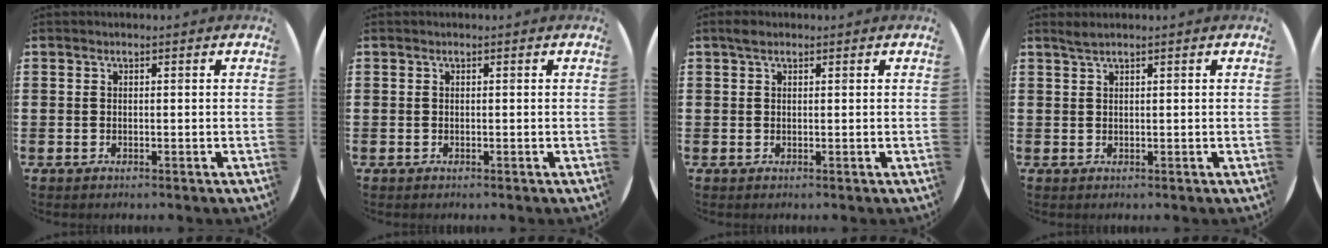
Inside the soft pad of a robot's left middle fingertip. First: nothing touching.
{"total": 0.0}
{"total": 1.2, "force": [0.8, 0.6, 0.6], "torque": [-0.013, 0.006, 0.015]}
{"total": 1.1, "force": [0.9, -0.1, 0.6], "torque": [-0.010, 0.002, 0.016]}